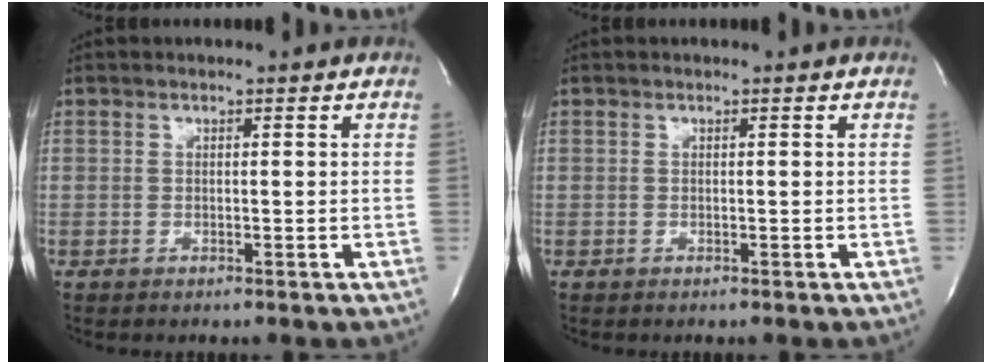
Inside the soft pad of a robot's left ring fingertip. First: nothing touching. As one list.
[{"total": 0.0}]